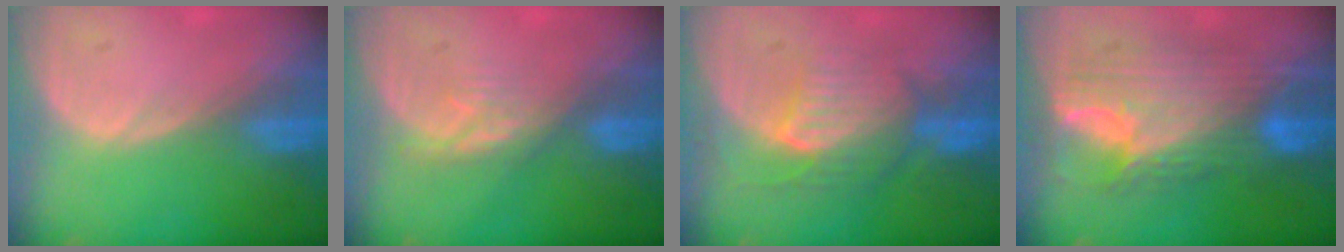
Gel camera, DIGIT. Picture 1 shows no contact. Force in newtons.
{"total": 3.8, "press": 3.7, "slide": 0.5}
{"total": 7.7, "press": 7.7, "slide": 0.1}
{"total": 11.1, "press": 11.1, "slide": 1.1}